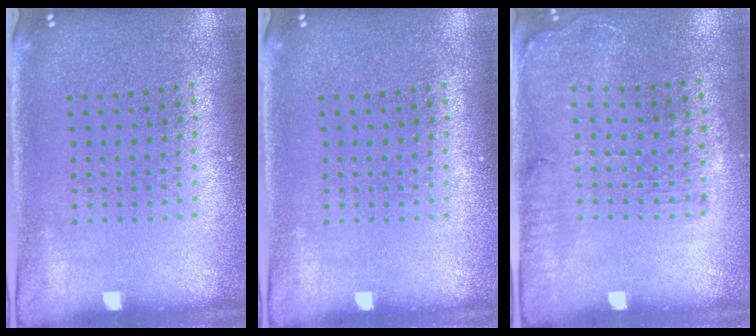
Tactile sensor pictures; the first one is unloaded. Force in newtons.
{"total": 0.0}
{"total": 1.3, "press": 1.2, "slide": 0.5}